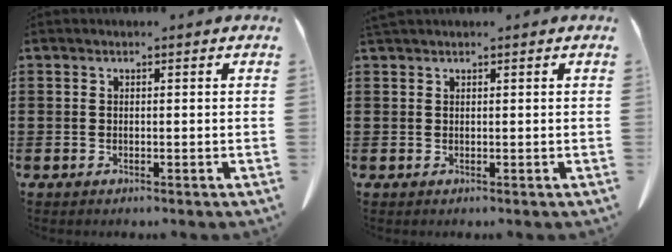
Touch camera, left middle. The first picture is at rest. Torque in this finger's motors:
{"motor_torque": [0.31, 0.28, 0.02, 0.01]}